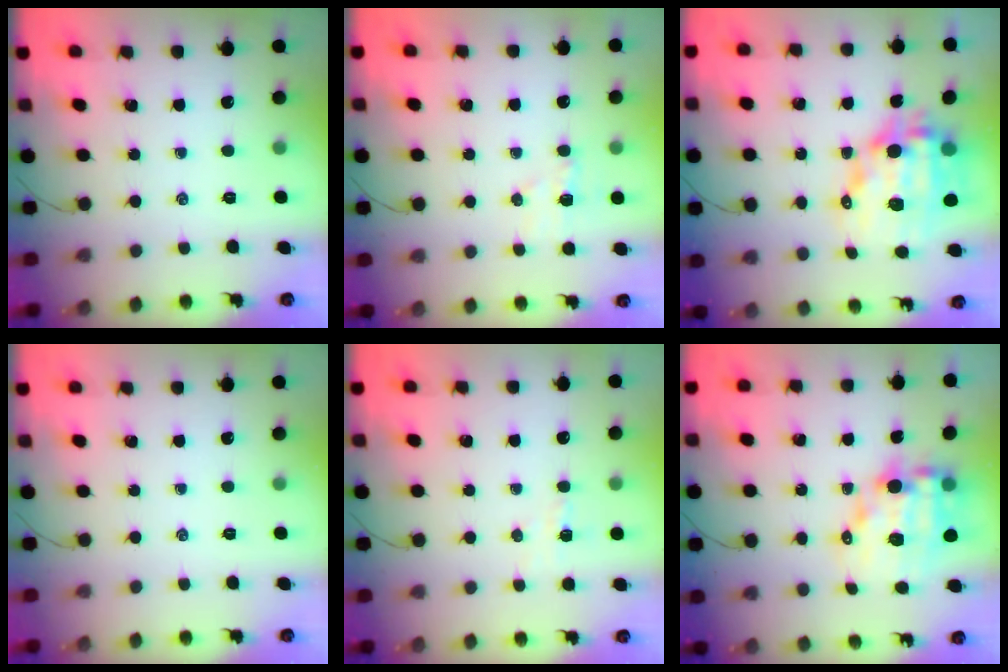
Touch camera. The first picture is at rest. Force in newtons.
{"total": 5.5, "press": 5.4, "slide": 0.9}
{"total": 15.1, "press": 14.6, "slide": 3.8}
{"total": 0.0}
{"total": 2.9, "press": 2.8, "slide": 0.8}
{"total": 12.4, "press": 12.0, "slide": 3.2}